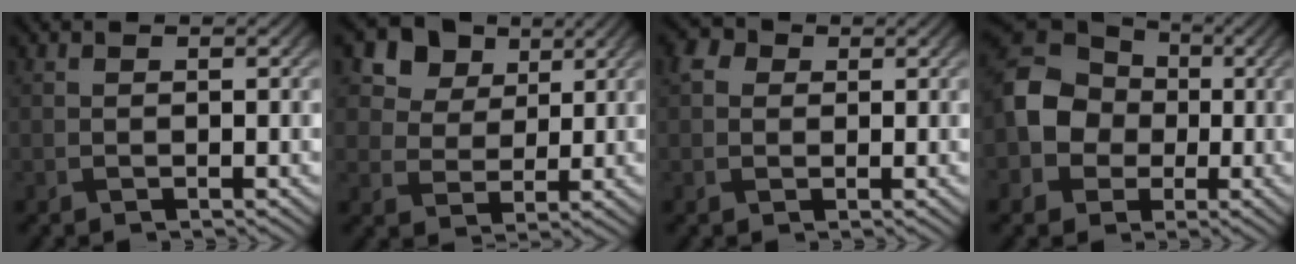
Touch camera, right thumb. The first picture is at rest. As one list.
[{"total": 9.1, "force": [5.0, 6.5, 3.8], "torque": [-0.110, -0.013, 0.101]}, {"total": 2.3, "force": [0.6, 2.0, 1.0], "torque": [-0.023, 0.002, 0.004]}, {"total": 9.9, "force": [-0.7, 8.5, 5.0], "torque": [-0.111, -0.003, -0.032]}]